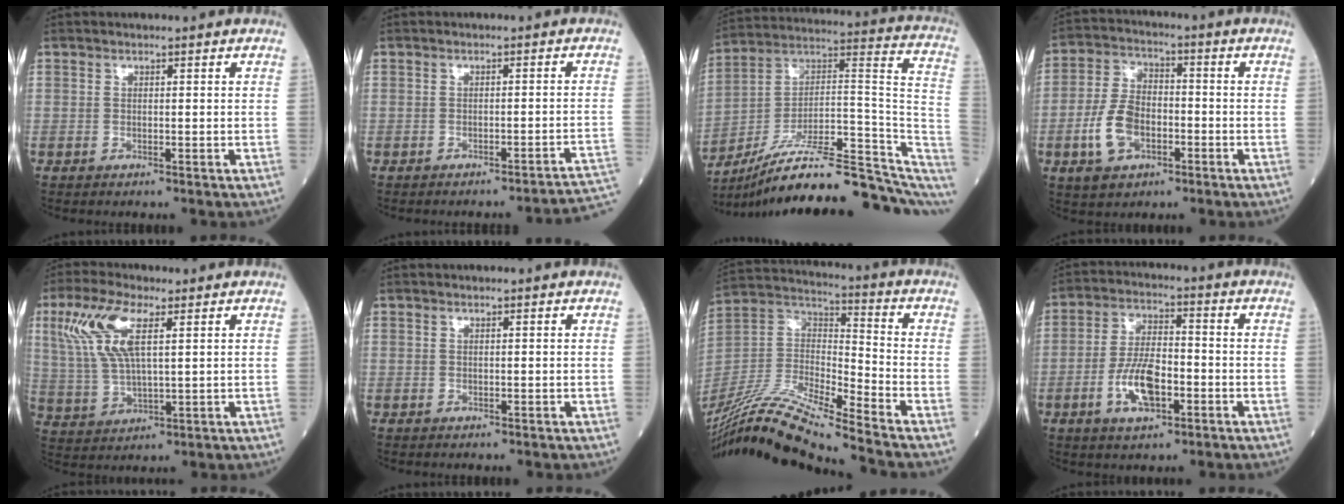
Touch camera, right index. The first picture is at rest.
{"total": 7.4, "force": [-7.1, -1.0, 2.0], "torque": [0.004, 0.003, -0.079]}
{"total": 24.7, "force": [-20.4, 4.1, 13.4], "torque": [-0.142, 0.043, -0.310]}
{"total": 9.1, "force": [-3.0, 5.5, 6.6], "torque": [-0.146, 0.010, -0.054]}
{"total": 10.6, "force": [4.3, 3.1, 9.2], "torque": [-0.217, 0.015, 0.091]}
{"total": 0.0}
{"total": 17.8, "force": [-15.6, -0.8, 8.5], "torque": [-0.178, 0.006, -0.296]}
{"total": 8.7, "force": [-3.0, 3.5, 7.4], "torque": [-0.150, 0.004, -0.054]}